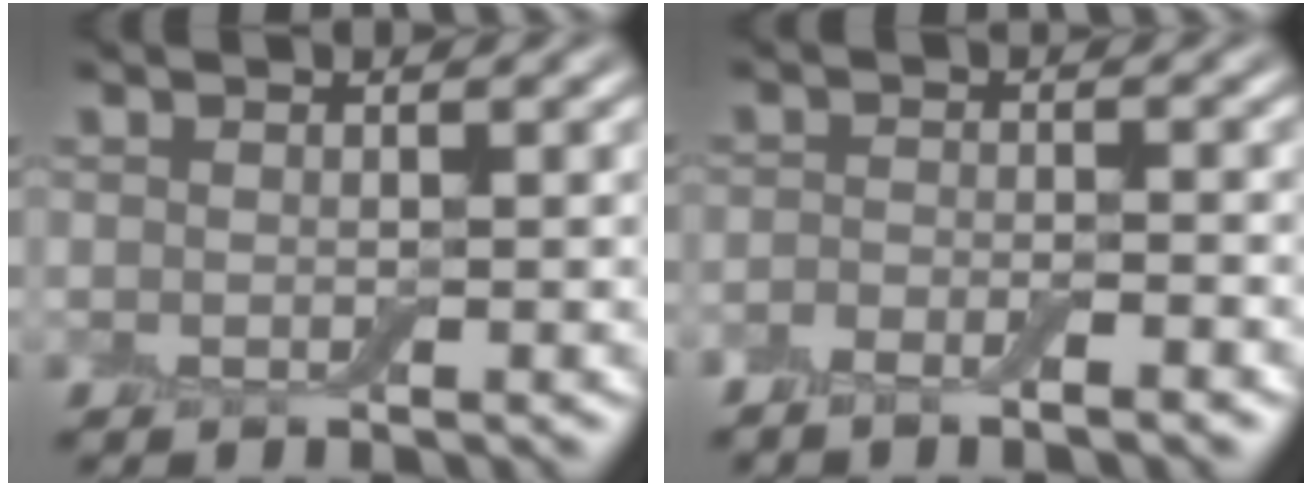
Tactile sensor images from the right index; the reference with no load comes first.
{"total": 2.6, "force": [-1.8, 0.5, 1.8], "torque": [-0.037, 0.002, -0.034]}